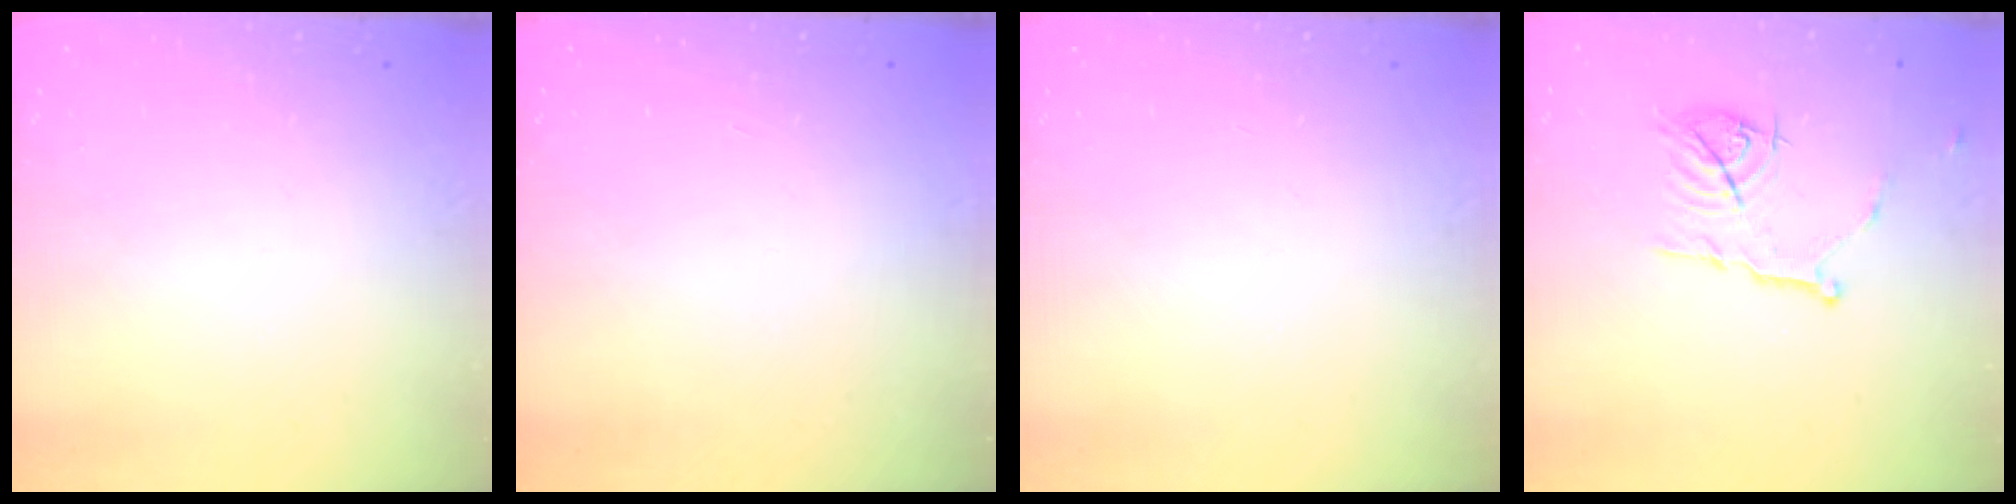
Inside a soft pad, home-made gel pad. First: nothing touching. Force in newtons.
{"total": 1.5, "press": 1.5, "slide": 0.1}
{"total": 0.0}
{"total": 10.3, "press": 10.3, "slide": 0.6}